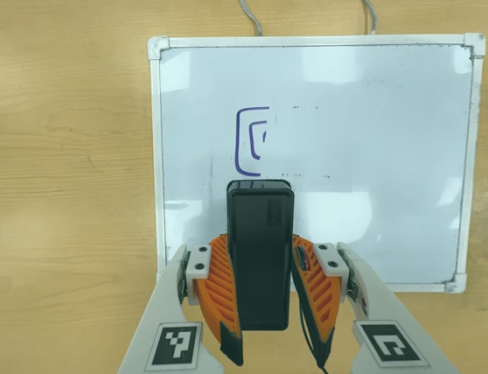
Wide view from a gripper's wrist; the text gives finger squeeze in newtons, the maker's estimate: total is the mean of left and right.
{"total": 7.4, "left": 6.3, "right": 8.5}